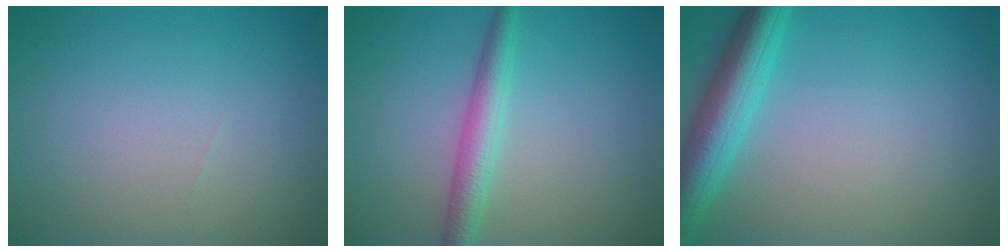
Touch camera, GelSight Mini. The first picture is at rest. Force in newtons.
{"total": 2.9, "press": 2.9, "slide": 0.0}
{"total": 5.3, "press": 5.3, "slide": 0.2}